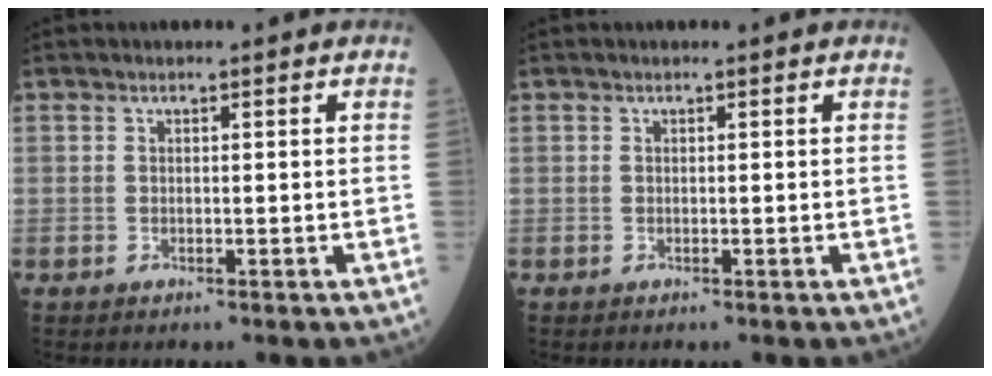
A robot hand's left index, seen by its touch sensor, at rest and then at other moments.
{"total": 0.0}